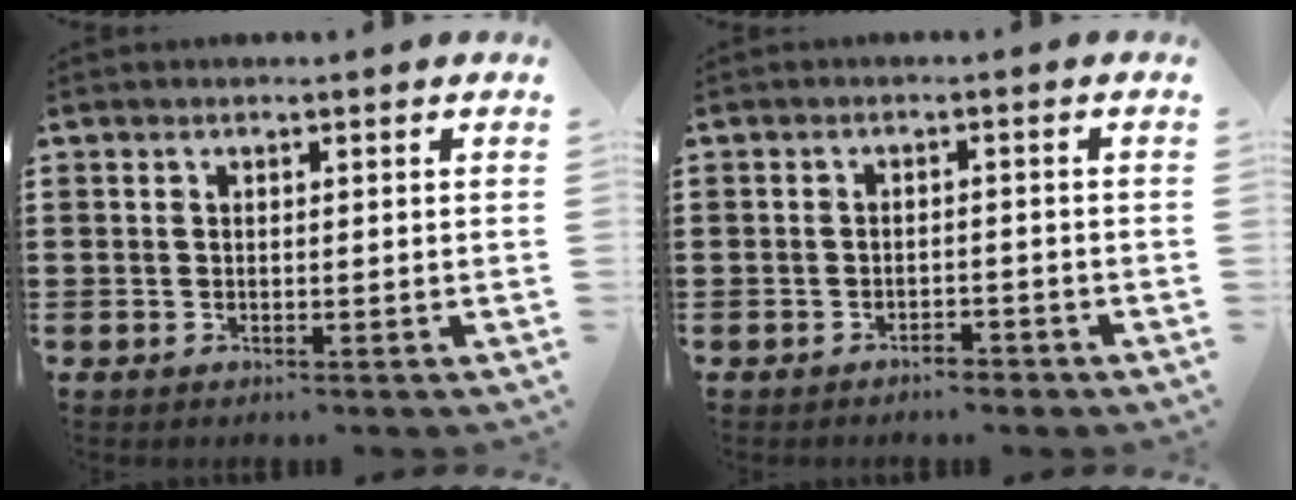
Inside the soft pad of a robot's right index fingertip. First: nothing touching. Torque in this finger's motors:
{"motor_torque": [1.03, 1.11, 0.04, 0.00]}